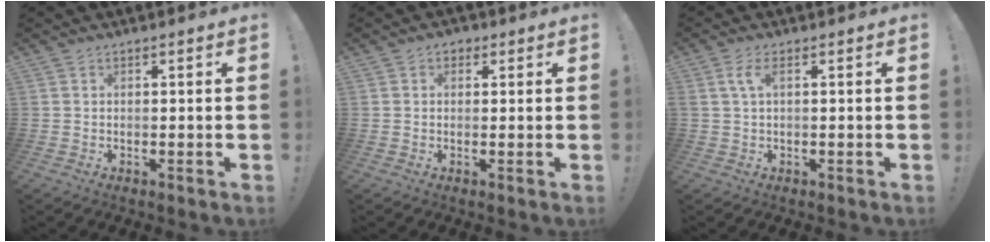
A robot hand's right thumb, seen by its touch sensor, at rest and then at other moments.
{"total": 2.4, "force": [0.7, 2.0, 1.2], "torque": [-0.010, -0.002, 0.012]}
{"total": 3.5, "force": [1.0, 1.1, 3.1], "torque": [-0.066, 0.006, 0.020]}